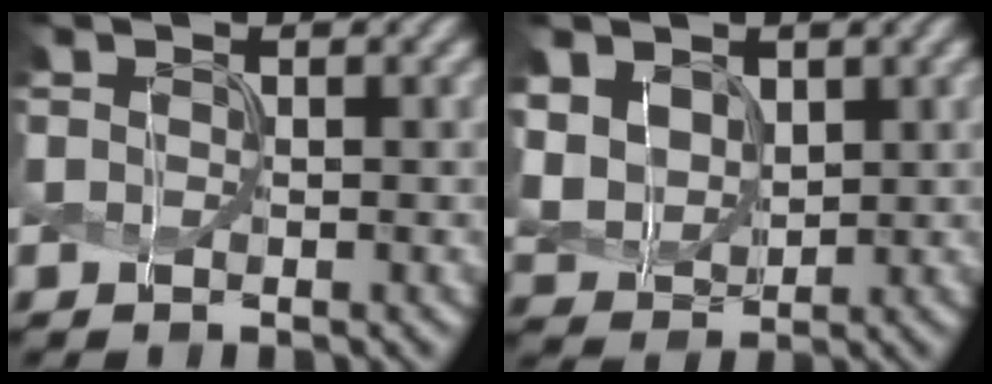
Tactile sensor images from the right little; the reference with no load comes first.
{"total": 5.7, "force": [2.0, 4.2, 3.3], "torque": [-0.097, 0.002, 0.040]}